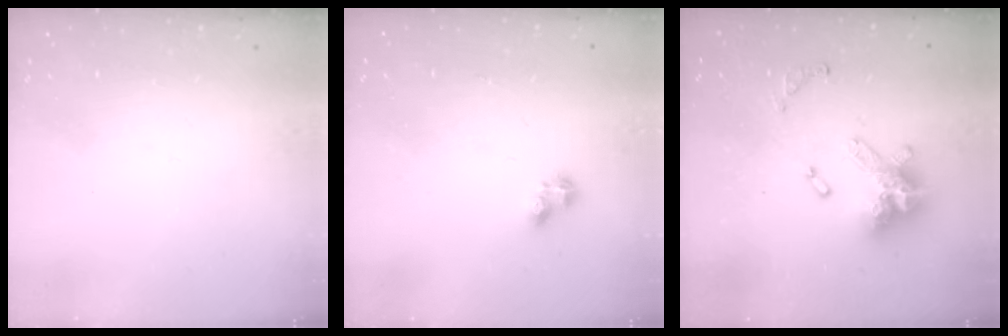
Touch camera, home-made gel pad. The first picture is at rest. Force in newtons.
{"total": 3.2, "press": 3.2, "slide": 0.5}
{"total": 15.2, "press": 15.1, "slide": 1.3}